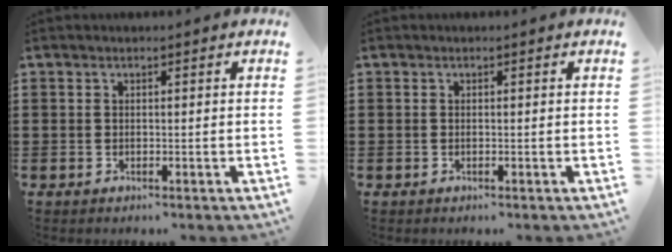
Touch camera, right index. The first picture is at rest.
{"total": 0.0}